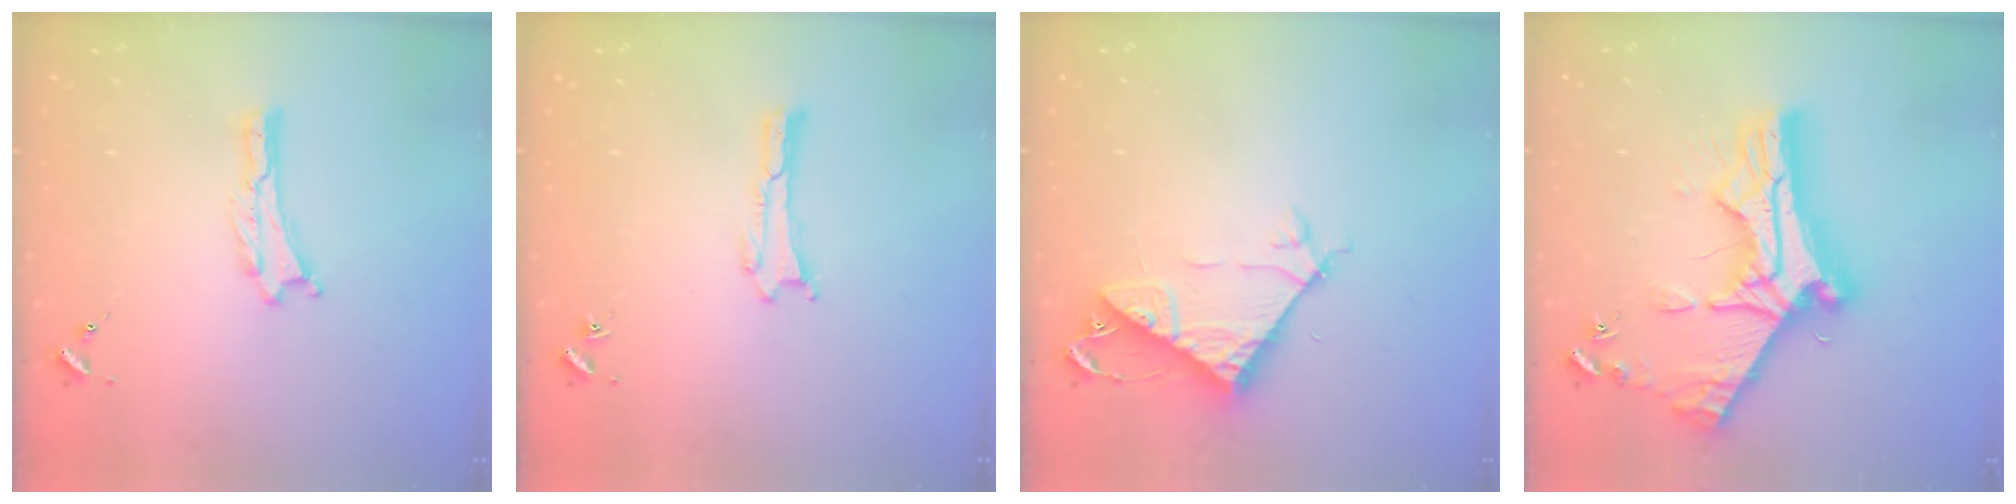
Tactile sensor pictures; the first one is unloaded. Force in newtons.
{"total": 0.0}
{"total": 7.6, "press": 7.6, "slide": 0.6}
{"total": 15.6, "press": 15.6, "slide": 1.5}